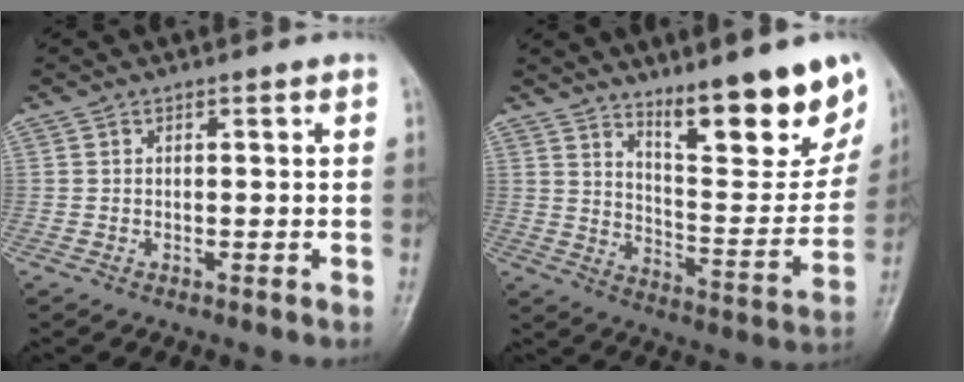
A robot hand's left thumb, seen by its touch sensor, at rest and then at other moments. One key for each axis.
{"total": 17.4, "fx": 11.9, "fy": 4.3, "fz": 11.9, "tx": -0.126, "ty": -0.086, "tz": 0.192}